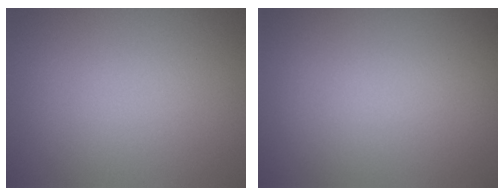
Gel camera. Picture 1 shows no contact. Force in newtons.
{"total": 0.0}